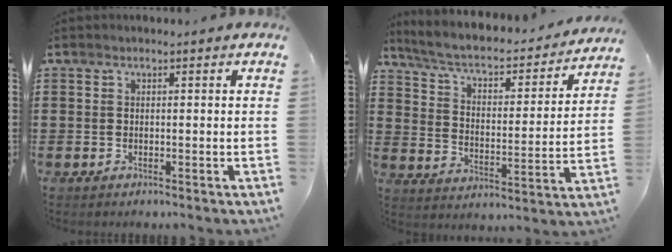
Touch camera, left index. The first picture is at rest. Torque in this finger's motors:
{"motor_torque": [0.78, -1.36, 0.32, 0.07]}